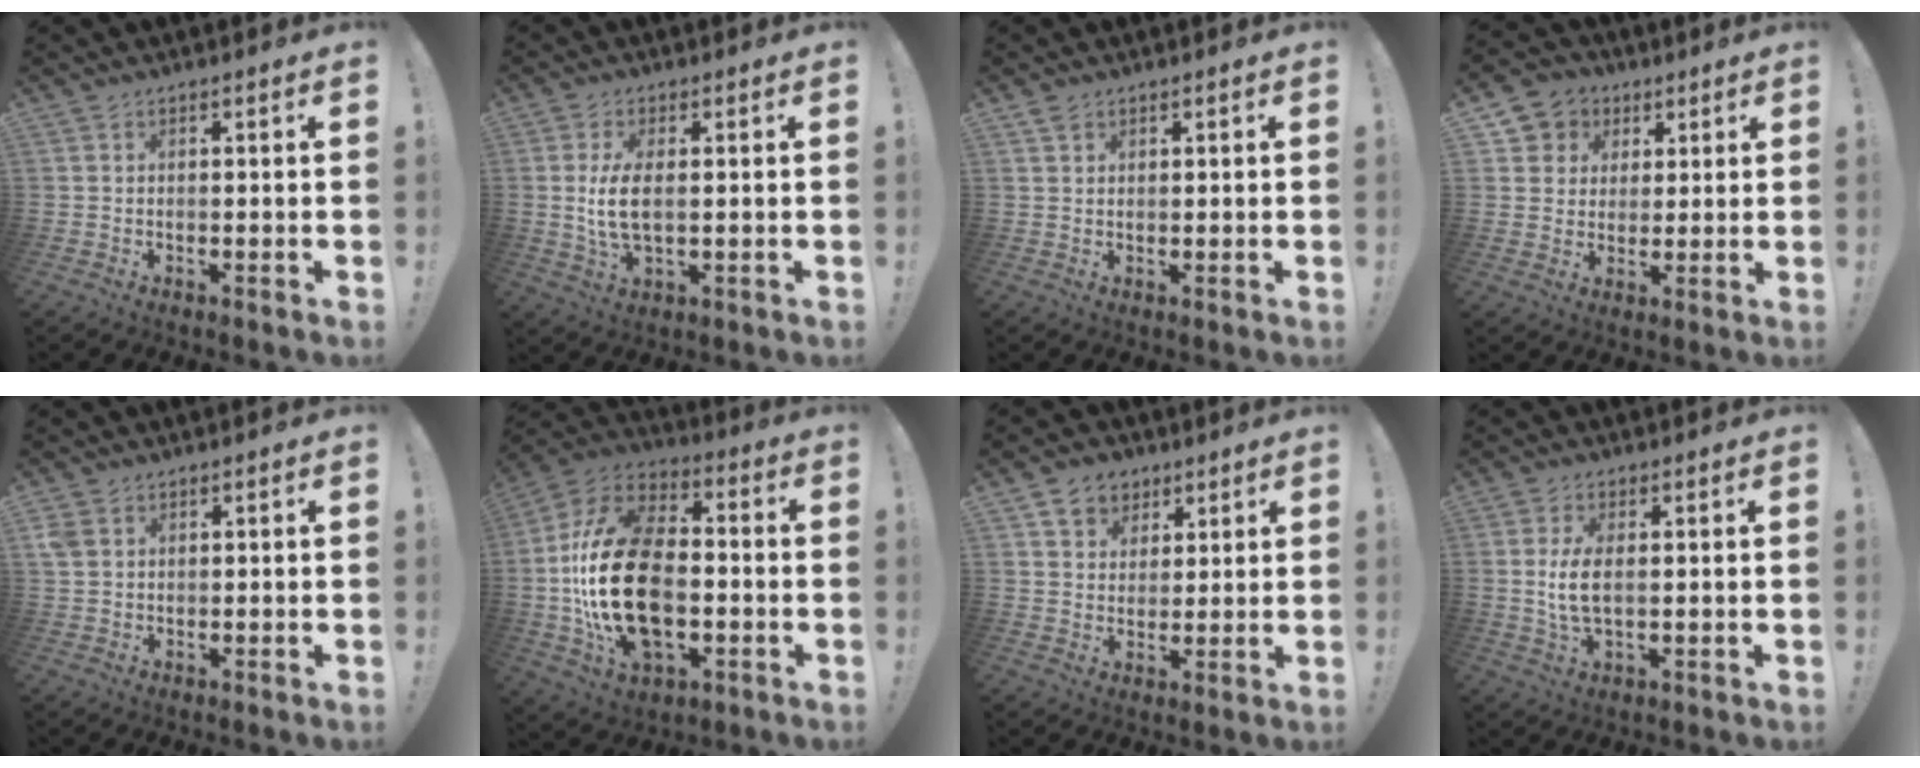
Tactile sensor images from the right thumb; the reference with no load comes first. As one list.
[{"total": 8.3, "force": [0.2, 3.6, 7.4], "torque": [-0.148, -0.016, 0.000]}, {"total": 1.7, "force": [1.3, 0.9, 0.7], "torque": [-0.009, -0.001, 0.023]}, {"total": 7.2, "force": [1.8, 6.9, 1.2], "torque": [-0.016, -0.010, 0.041]}, {"total": 3.5, "force": [1.5, 2.6, 1.6], "torque": [-0.033, 0.003, 0.032]}, {"total": 28.5, "force": [-3.4, 17.6, 22.2], "torque": [-0.437, 0.032, -0.046]}, {"total": 8.0, "force": [4.3, 6.5, 1.9], "torque": [-0.023, -0.024, 0.085]}, {"total": 6.8, "force": [0.2, 3.0, 6.1], "torque": [-0.113, -0.008, 0.000]}]